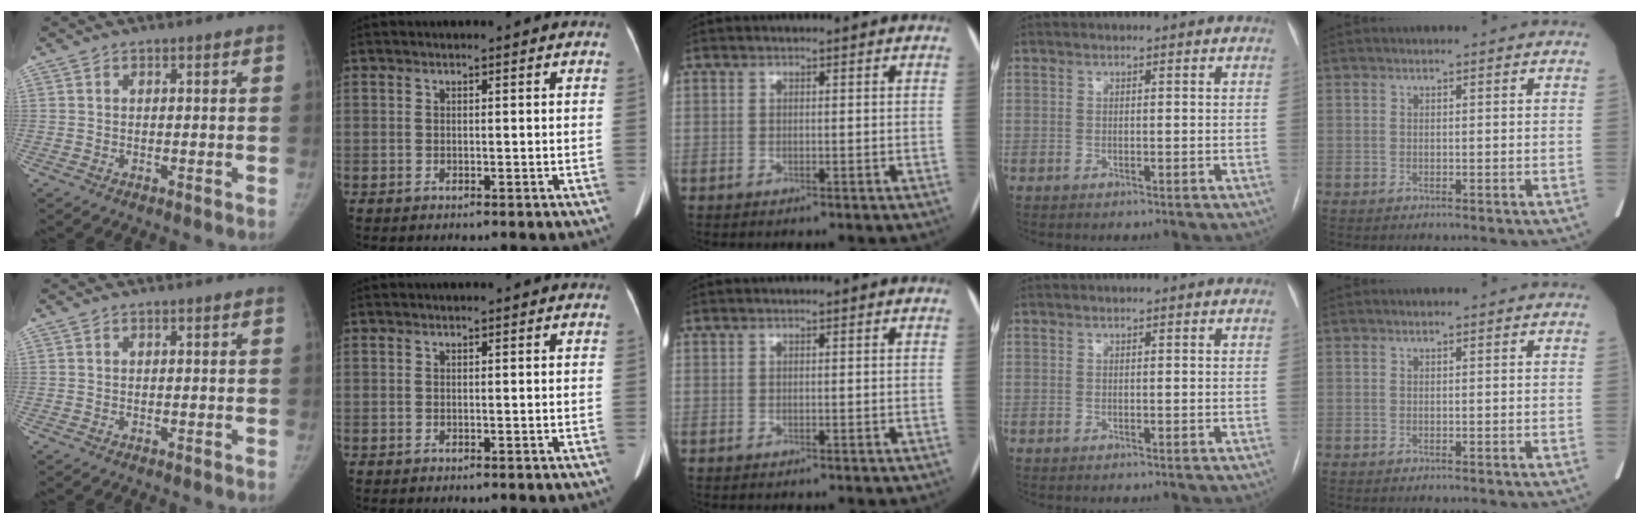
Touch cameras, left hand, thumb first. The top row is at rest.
{}